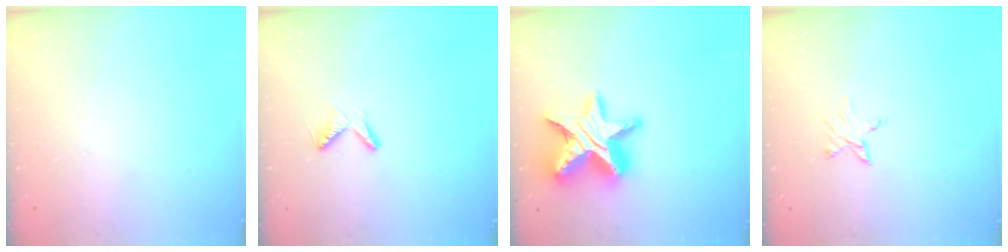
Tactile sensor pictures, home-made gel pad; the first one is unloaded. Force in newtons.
{"total": 4.6, "press": 4.6, "slide": 0.7}
{"total": 18.2, "press": 18.1, "slide": 1.4}
{"total": 3.5, "press": 3.5, "slide": 0.3}